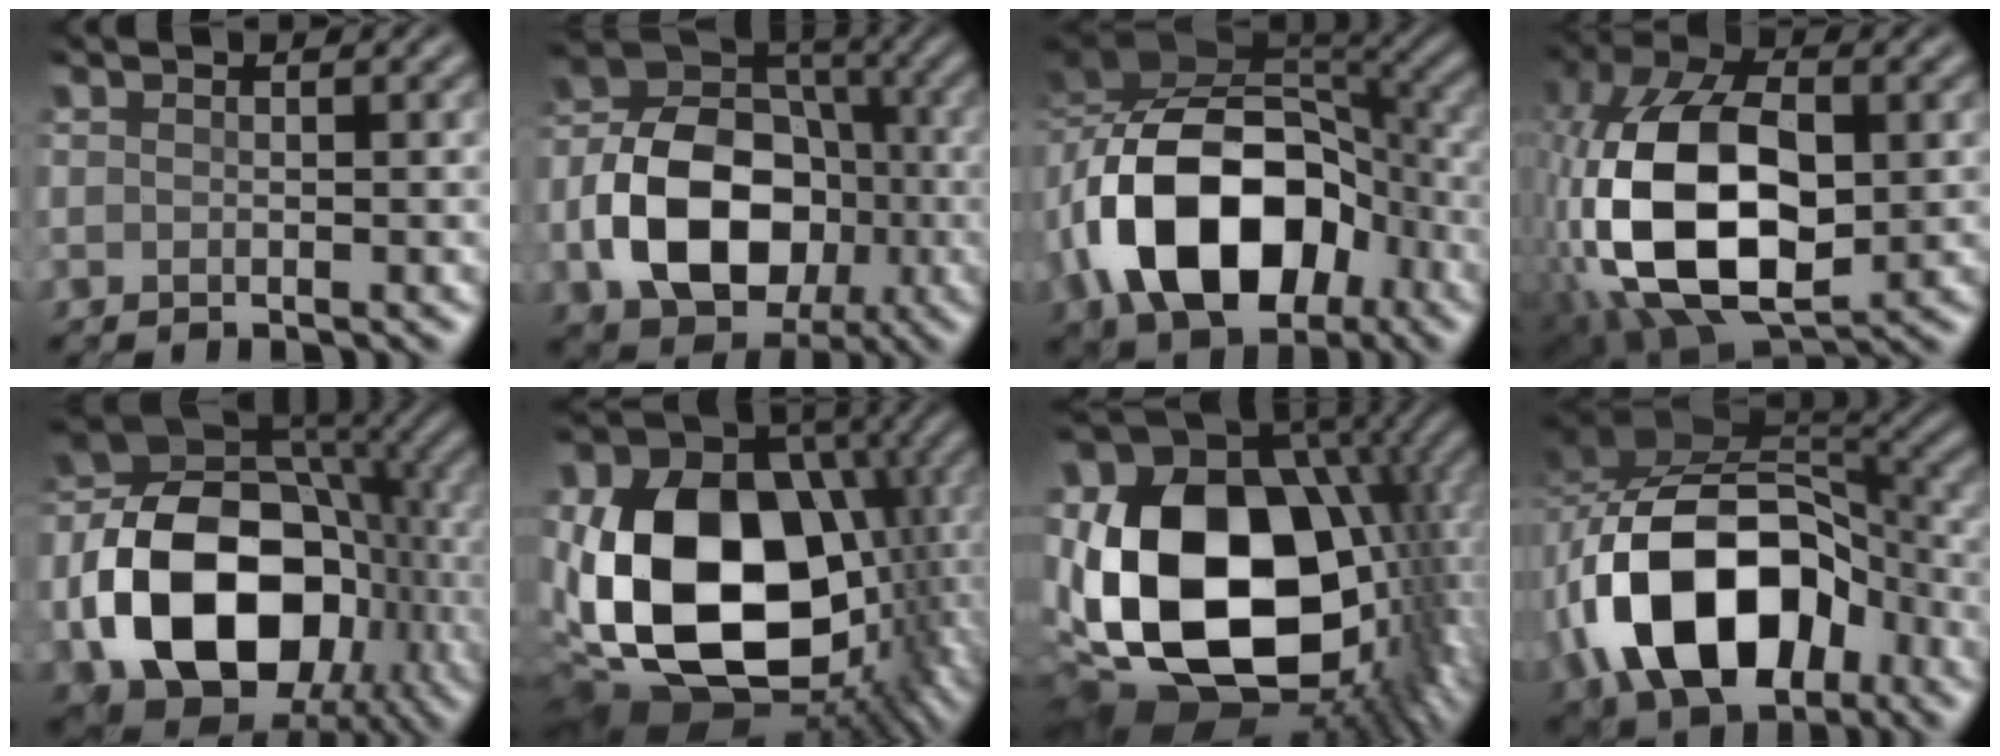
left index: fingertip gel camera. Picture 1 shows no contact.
{"total": 11.6, "force": [-3.0, 7.9, 7.9], "torque": [-0.147, 0.007, -0.060]}
{"total": 14.7, "force": [-4.3, 9.3, 10.6], "torque": [-0.202, 0.004, -0.077]}
{"total": 15.0, "force": [-1.9, 8.5, 12.2], "torque": [-0.270, 0.001, -0.039]}
{"total": 16.3, "force": [-4.3, 11.2, 11.1], "torque": [-0.211, -0.017, -0.068]}
{"total": 19.4, "force": [-1.7, 13.7, 13.6], "torque": [-0.287, -0.023, -0.012]}
{"total": 20.7, "force": [-0.7, 13.5, 15.7], "torque": [-0.359, -0.009, 0.005]}
{"total": 13.9, "force": [-4.7, 8.5, 10.0], "torque": [-0.184, 0.006, -0.087]}